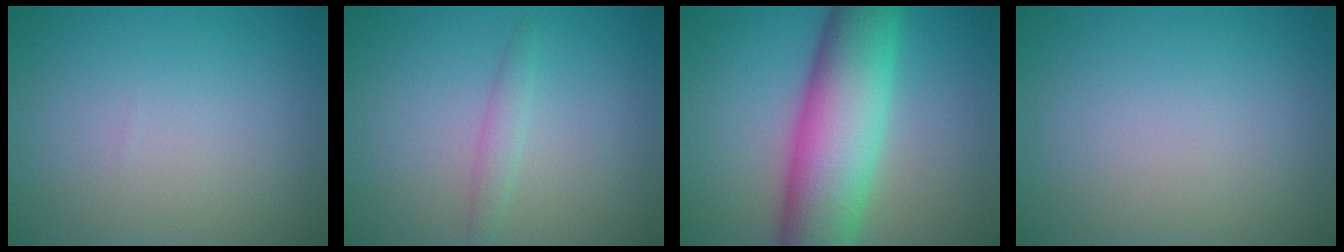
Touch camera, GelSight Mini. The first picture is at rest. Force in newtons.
{"total": 1.3, "press": 1.3, "slide": 0.1}
{"total": 11.2, "press": 11.2, "slide": 0.4}
{"total": 0.0}